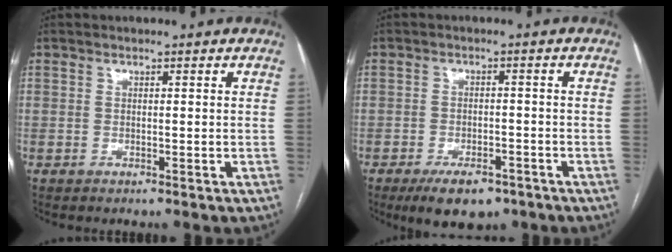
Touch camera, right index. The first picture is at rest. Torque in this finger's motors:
{"motor_torque": [0.09, -0.08, -0.10, -0.03]}